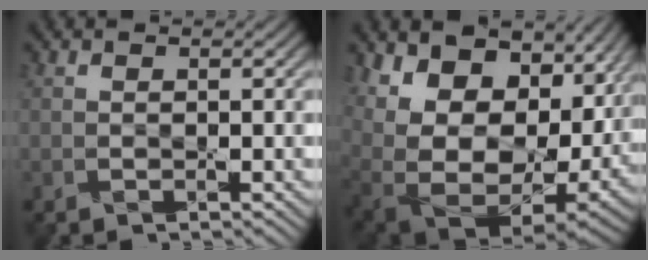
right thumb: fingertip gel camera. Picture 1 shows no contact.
{"total": 17.9, "force": [4.8, 12.7, 11.7], "torque": [-0.223, 0.001, 0.128]}